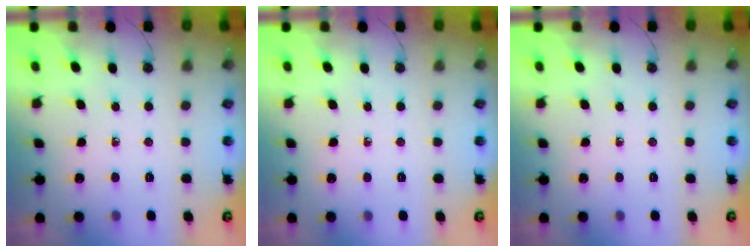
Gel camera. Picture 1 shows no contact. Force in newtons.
{"total": 0.0}
{"total": 0.0}